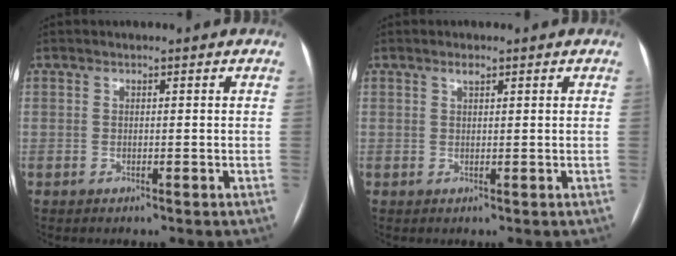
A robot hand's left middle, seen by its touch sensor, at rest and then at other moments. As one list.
[{"total": 1.1, "force": [0.8, 0.3, 0.7], "torque": [-0.016, 0.003, 0.015]}]